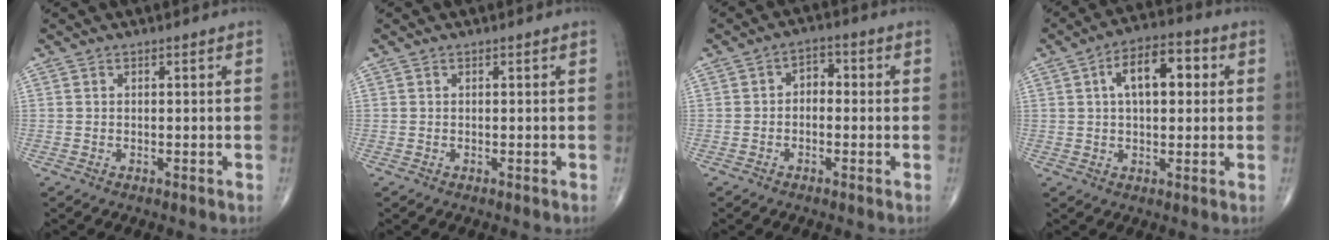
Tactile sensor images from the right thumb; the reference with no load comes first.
{"total": 0.0}
{"total": 3.6, "force": [-0.2, 2.5, 2.6], "torque": [-0.021, 0.016, -0.016]}
{"total": 10.7, "force": [2.5, 5.5, 8.9], "torque": [-0.127, 0.020, 0.033]}